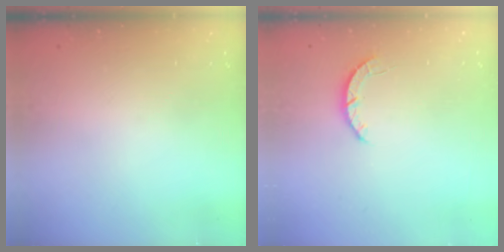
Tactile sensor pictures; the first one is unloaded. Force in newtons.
{"total": 2.8, "press": 2.8, "slide": 0.4}